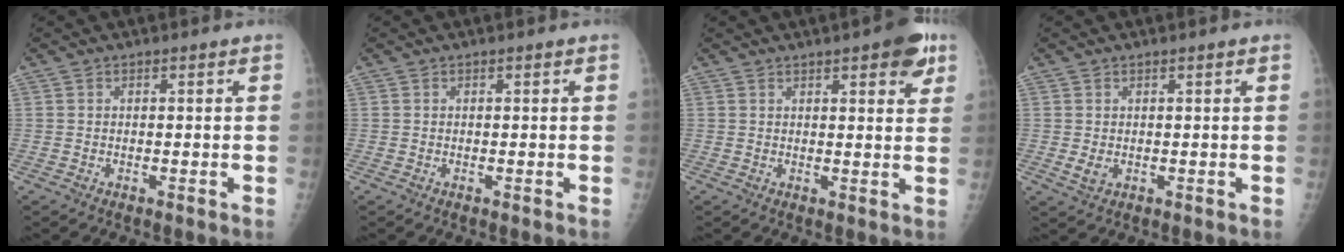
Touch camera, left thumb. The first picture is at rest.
{"total": 0.0}
{"total": 7.4, "force": [4.0, 2.3, 5.7], "torque": [-0.055, -0.013, 0.047]}
{"total": 2.0, "force": [0.3, 1.2, 1.6], "torque": [-0.025, -0.006, 0.011]}